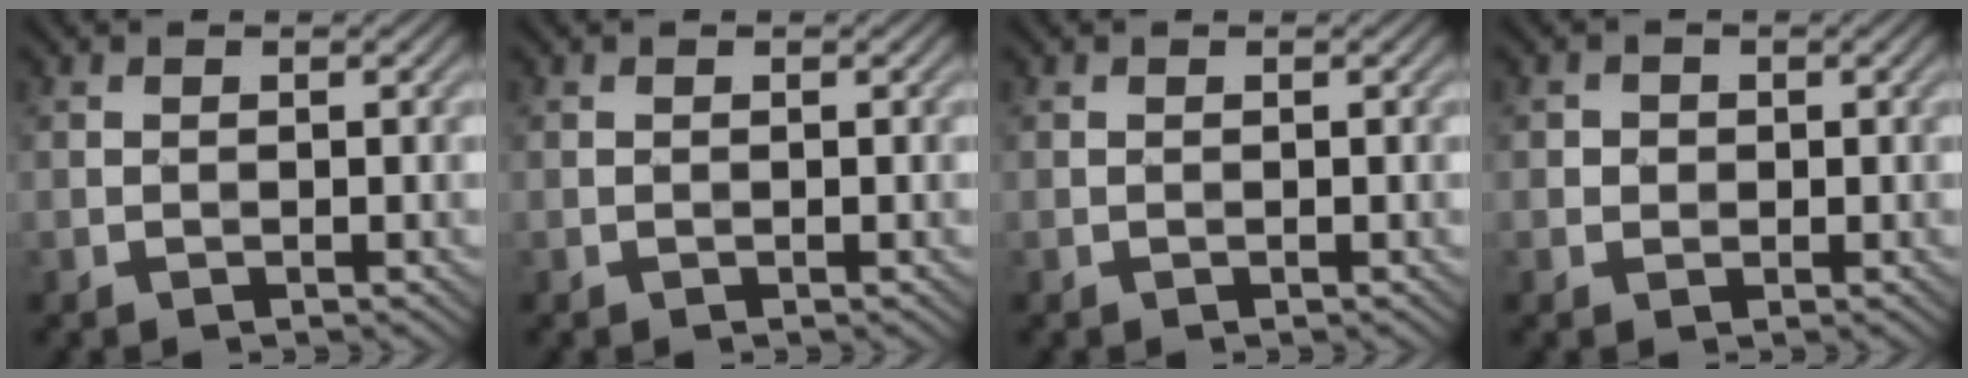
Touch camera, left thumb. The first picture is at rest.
{"total": 0.0}
{"total": 0.0}
{"total": 1.2, "force": [0.1, 1.2, 0.3], "torque": [0.000, -0.001, 0.000]}